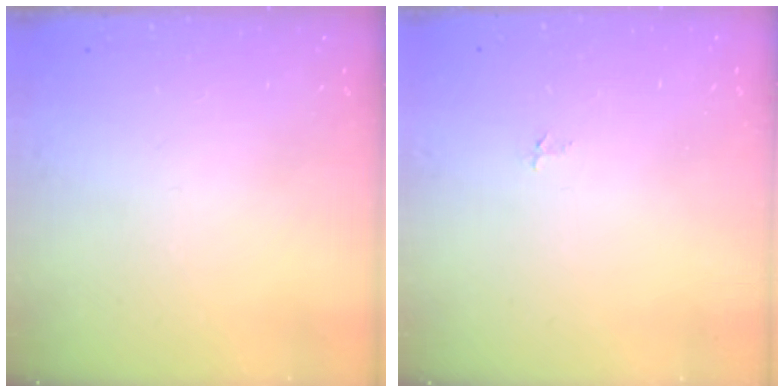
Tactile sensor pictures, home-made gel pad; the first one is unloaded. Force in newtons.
{"total": 2.7, "press": 2.7, "slide": 0.3}